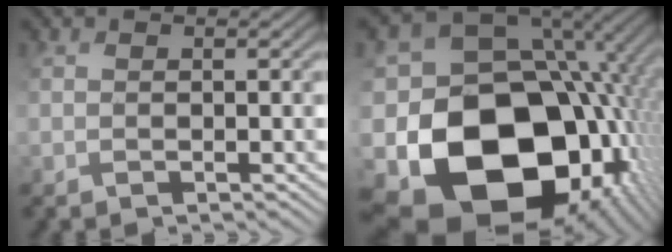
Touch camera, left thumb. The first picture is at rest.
{"total": 22.1, "force": [-6.2, 16.8, 12.9], "torque": [-0.280, -0.039, -0.069]}